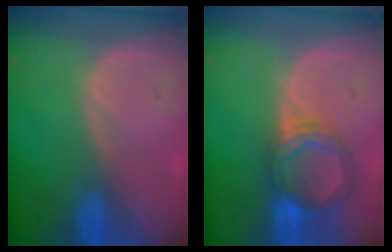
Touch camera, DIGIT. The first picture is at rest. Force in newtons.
{"total": 5.5, "press": 5.5, "slide": 0.5}